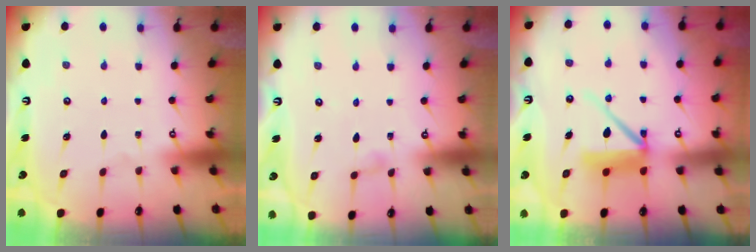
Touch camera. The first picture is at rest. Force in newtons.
{"total": 3.1, "press": 3.0, "slide": 0.3}
{"total": 10.7, "press": 10.6, "slide": 1.0}